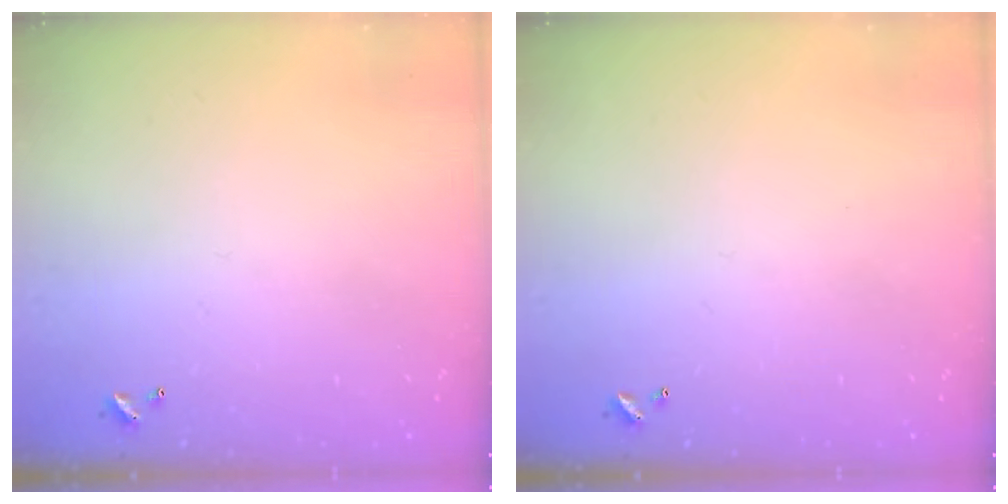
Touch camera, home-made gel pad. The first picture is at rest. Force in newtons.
{"total": 0.0}